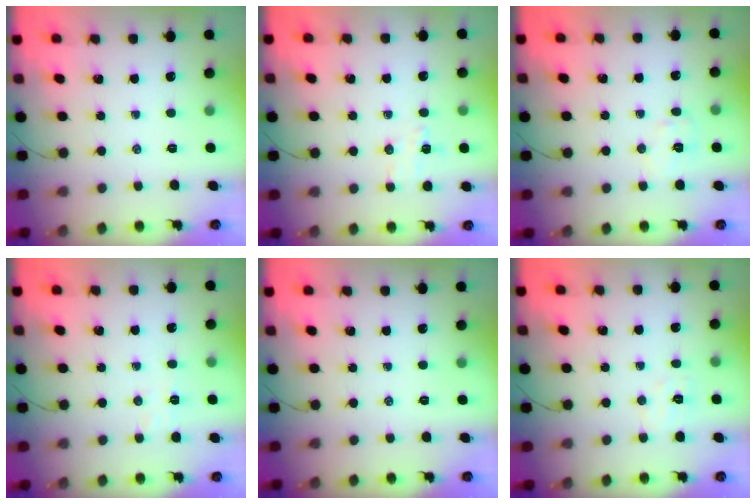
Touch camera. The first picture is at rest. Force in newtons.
{"total": 6.2, "press": 6.1, "slide": 1.3}
{"total": 4.8, "press": 4.8, "slide": 0.6}
{"total": 3.3, "press": 3.2, "slide": 0.6}
{"total": 0.0}
{"total": 4.0, "press": 3.9, "slide": 1.0}